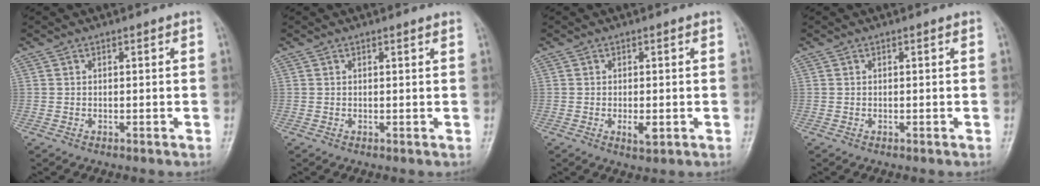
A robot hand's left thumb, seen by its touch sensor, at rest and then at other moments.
{"total": 0.9, "force": [0.8, 0.0, 0.5], "torque": [-0.007, 0.000, 0.009]}
{"total": 2.8, "force": [-0.5, 1.1, 2.6], "torque": [-0.037, -0.005, -0.006]}
{"total": 0.0}